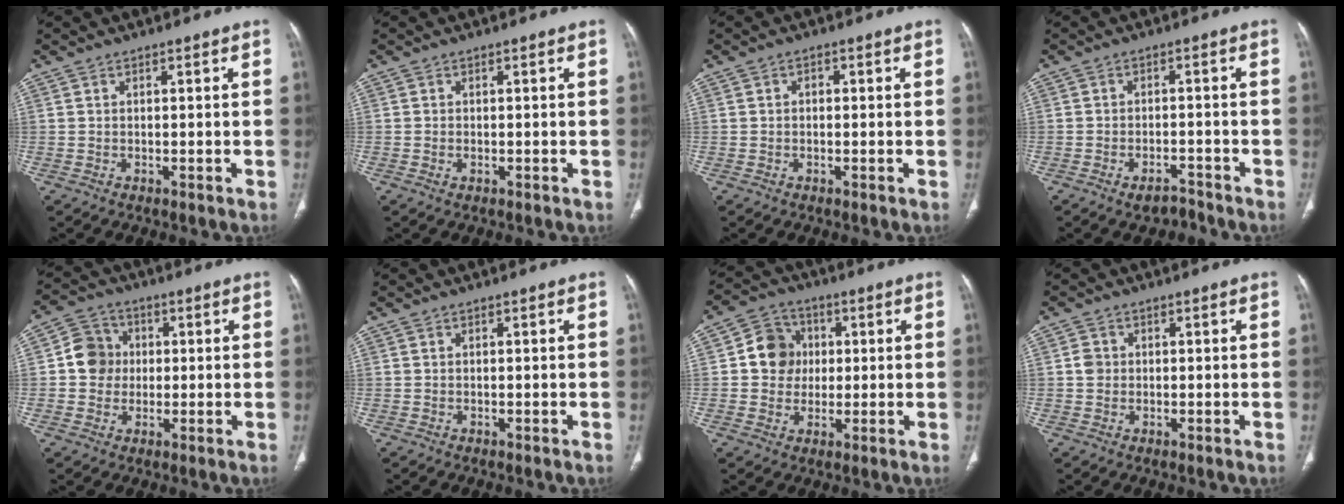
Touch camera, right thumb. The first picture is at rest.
{"total": 0.7, "force": [-0.2, 0.4, 0.5], "torque": [-0.011, 0.003, -0.003]}
{"total": 1.1, "force": [0.1, 0.8, 0.7], "torque": [-0.007, 0.006, -0.001]}
{"total": 3.3, "force": [-2.6, 1.4, 1.4], "torque": [-0.018, 0.017, -0.039]}
{"total": 6.9, "force": [0.3, 6.4, 2.5], "torque": [-0.018, 0.010, -0.005]}
{"total": 0.0}
{"total": 8.2, "force": [1.0, 7.4, 3.5], "torque": [-0.025, 0.006, 0.009]}
{"total": 2.0, "force": [0.1, 1.8, 0.8], "torque": [-0.007, 0.004, 0.001]}